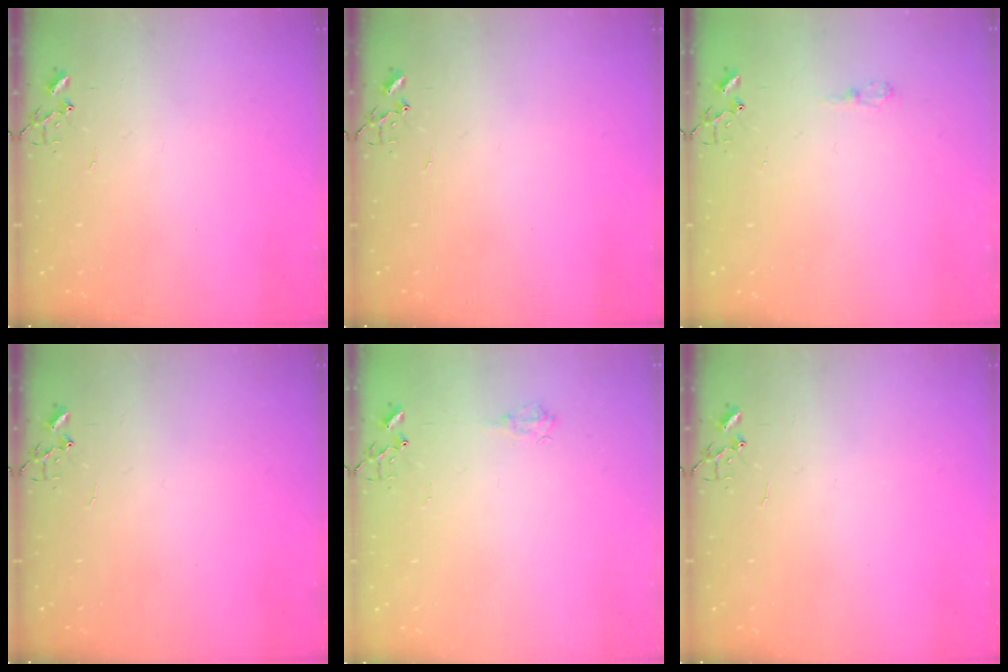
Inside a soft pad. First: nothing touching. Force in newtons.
{"total": 0.0}
{"total": 6.5, "press": 6.5, "slide": 0.6}
{"total": 0.0}
{"total": 6.1, "press": 6.1, "slide": 0.8}
{"total": 0.0}